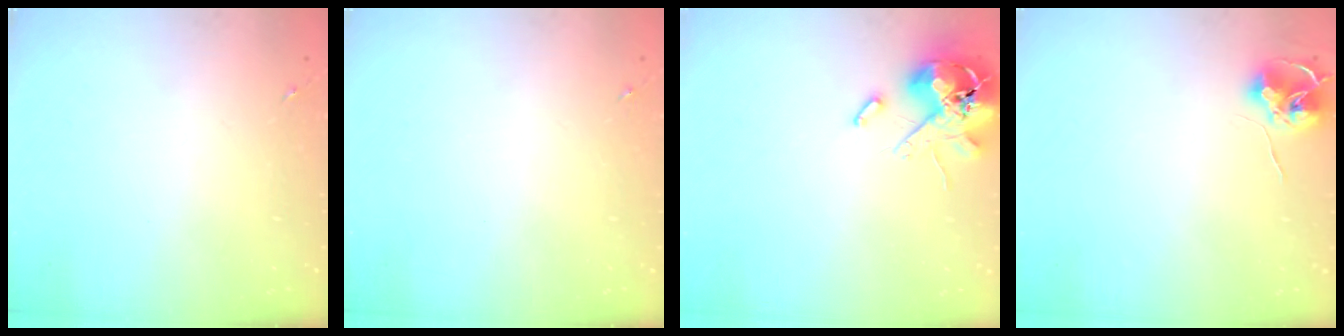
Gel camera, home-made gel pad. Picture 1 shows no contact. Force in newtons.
{"total": 0.0}
{"total": 13.0, "press": 12.8, "slide": 2.1}
{"total": 7.9, "press": 7.9, "slide": 0.4}